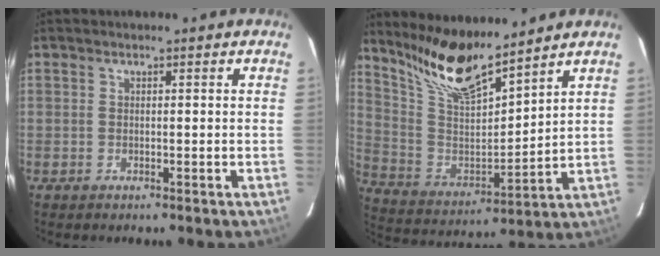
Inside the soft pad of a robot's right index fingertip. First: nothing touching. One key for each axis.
{"total": 15.0, "fx": 12.3, "fy": 2.7, "fz": 8.2, "tx": -0.165, "ty": -0.008, "tz": 0.242}